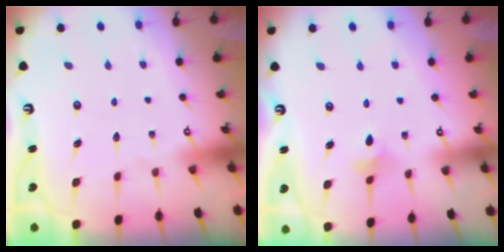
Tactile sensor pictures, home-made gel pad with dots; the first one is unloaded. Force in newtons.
{"total": 2.6, "press": 2.5, "slide": 0.5}